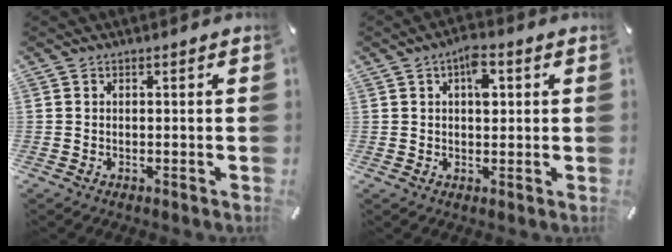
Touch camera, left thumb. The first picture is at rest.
{"total": 5.5, "force": [1.5, 2.8, 4.4], "torque": [-0.059, -0.002, 0.018]}